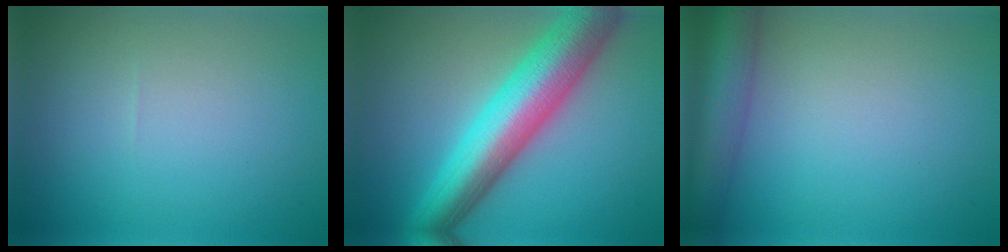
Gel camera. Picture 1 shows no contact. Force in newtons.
{"total": 10.1, "press": 10.1, "slide": 0.3}
{"total": 6.1, "press": 6.1, "slide": 0.3}